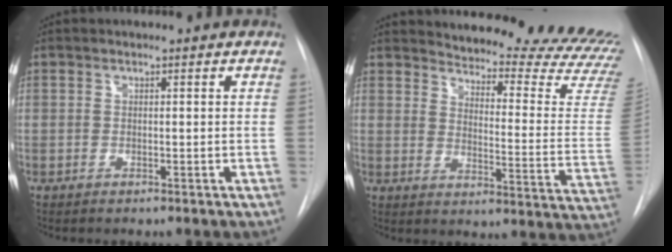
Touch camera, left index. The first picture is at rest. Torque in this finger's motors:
{"motor_torque": [0.83, -1.31, 0.06, 0.00]}